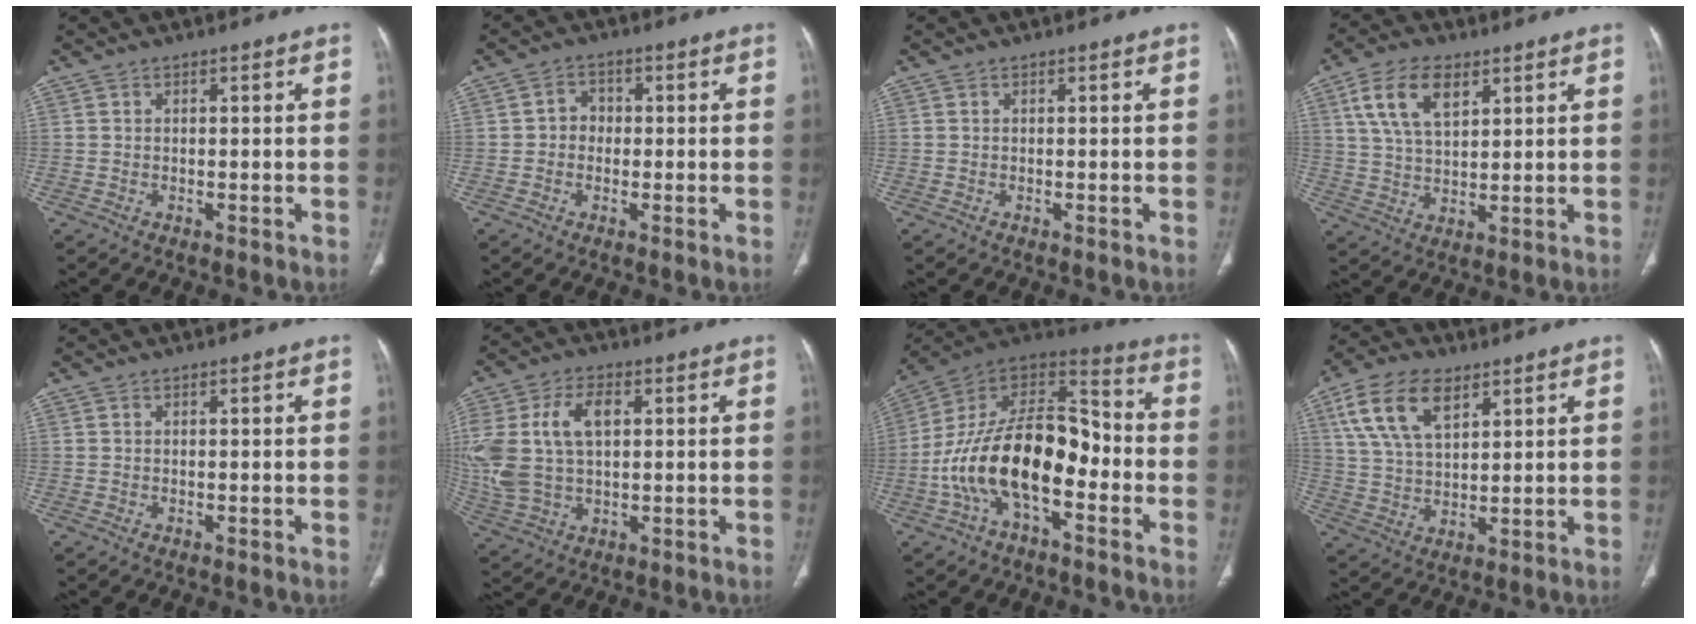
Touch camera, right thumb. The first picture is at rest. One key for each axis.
{"total": 3.2, "fx": -0.1, "fy": 2.8, "fz": 1.4, "tx": -0.005, "ty": 0.012, "tz": -0.009}
{"total": 0.0}
{"total": 10.7, "fx": 4.9, "fy": 5.7, "fz": 7.6, "tx": -0.135, "ty": -0.010, "tz": 0.096}
{"total": 0.0}
{"total": 15.4, "fx": 3.0, "fy": 9.3, "fz": 11.9, "tx": -0.260, "ty": 0.011, "tz": 0.064}
{"total": 21.2, "fx": -5.3, "fy": 11.0, "fz": 17.4, "tx": -0.289, "ty": 0.067, "tz": -0.098}
{"total": 12.9, "fx": 6.3, "fy": 6.9, "fz": 8.9, "tx": -0.163, "ty": -0.010, "tz": 0.122}